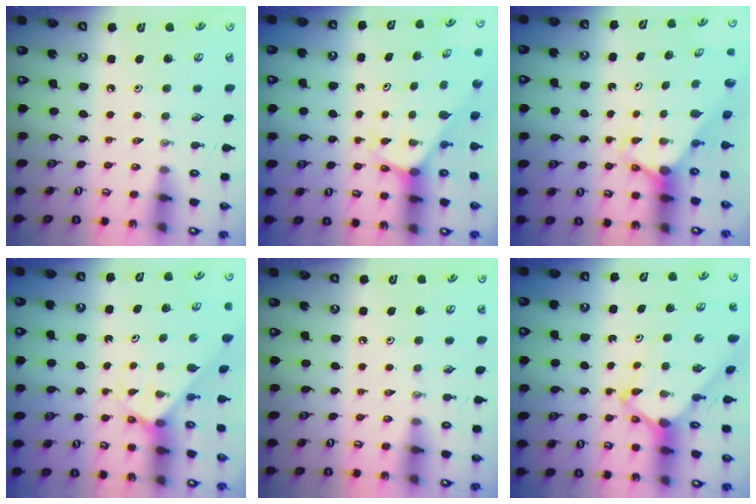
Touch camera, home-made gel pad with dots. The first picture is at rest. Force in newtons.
{"total": 2.4, "press": 2.4, "slide": 0.2}
{"total": 3.0, "press": 3.0, "slide": 0.3}
{"total": 2.2, "press": 2.2, "slide": 0.2}
{"total": 0.0}
{"total": 5.4, "press": 5.4, "slide": 0.6}